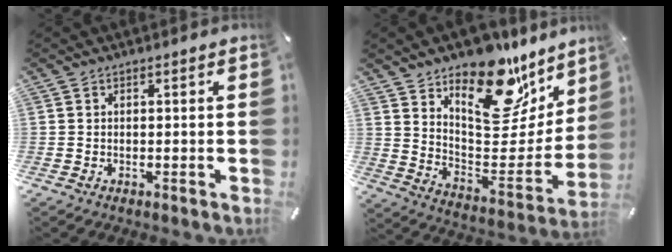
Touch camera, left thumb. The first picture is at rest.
{"total": 22.7, "force": [15.8, 11.6, 11.4], "torque": [-0.140, -0.122, 0.269]}